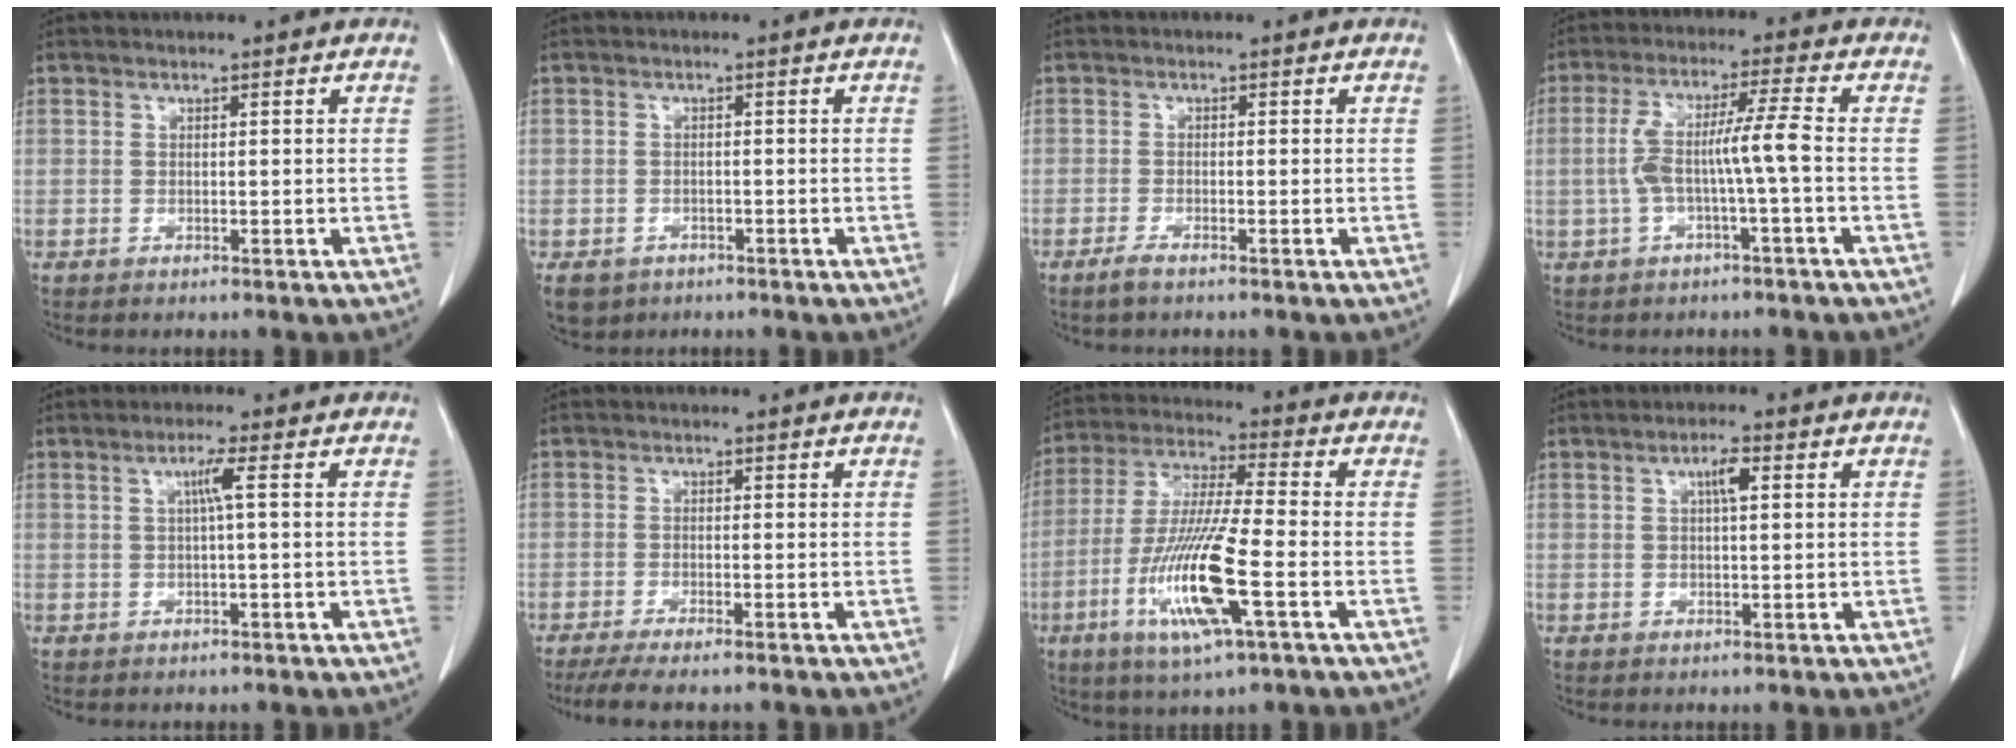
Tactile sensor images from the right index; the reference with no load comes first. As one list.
[{"total": 3.7, "force": [-1.8, 3.1, 0.8], "torque": [-0.012, -0.001, -0.023]}, {"total": 1.6, "force": [-1.2, 0.2, 1.0], "torque": [-0.025, -0.003, -0.024]}, {"total": 7.3, "force": [-1.1, -0.4, 7.2], "torque": [-0.148, 0.021, -0.019]}, {"total": 2.5, "force": [0.5, -0.5, 2.4], "torque": [-0.047, 0.003, 0.008]}, {"total": 5.8, "force": [-4.7, 0.7, 3.4], "torque": [-0.053, -0.012, -0.073]}, {"total": 14.9, "force": [-4.9, 0.9, 14.1], "torque": [-0.290, -0.020, -0.093]}, {"total": 2.9, "force": [1.0, 0.5, 2.7], "torque": [-0.048, 0.003, 0.015]}]